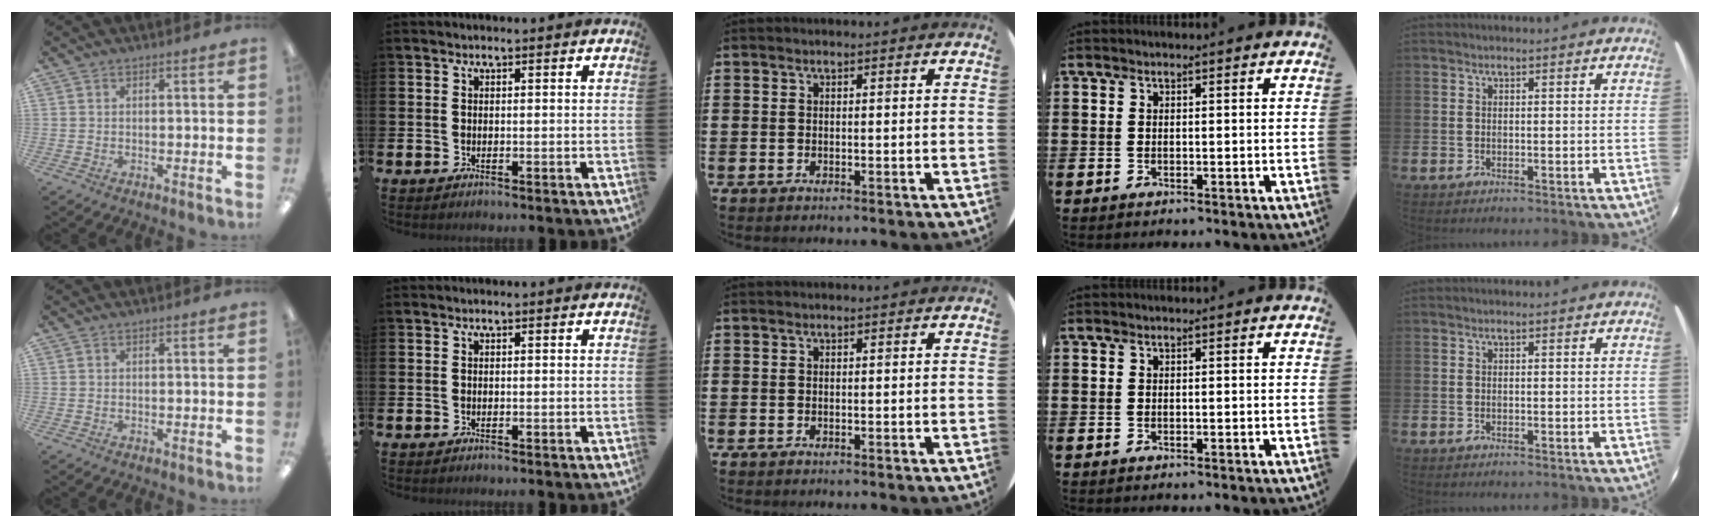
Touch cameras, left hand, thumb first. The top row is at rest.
{}